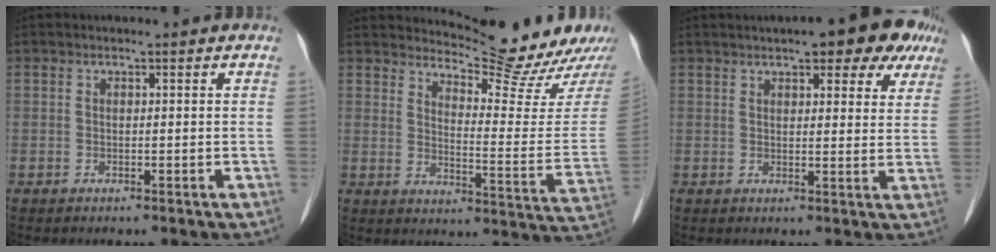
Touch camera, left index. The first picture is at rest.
{"total": 13.8, "force": [13.5, -0.3, 2.9], "torque": [-0.034, -0.080, 0.173]}
{"total": 10.8, "force": [7.6, 3.3, 6.8], "torque": [-0.075, 0.012, 0.086]}